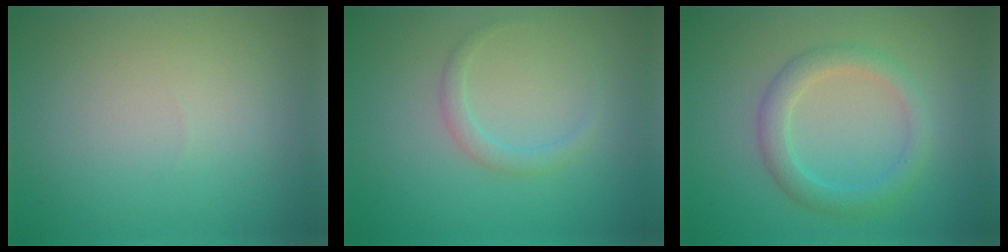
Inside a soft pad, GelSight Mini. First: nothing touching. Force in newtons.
{"total": 1.4, "press": 1.4, "slide": 0.0}
{"total": 3.0, "press": 3.0, "slide": 0.1}